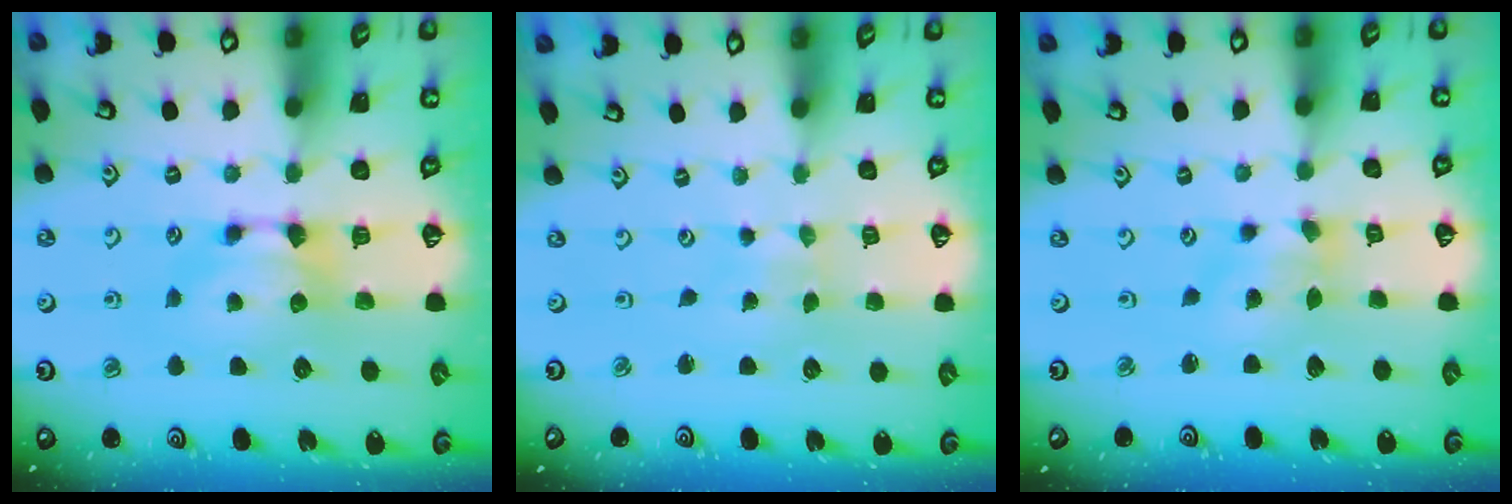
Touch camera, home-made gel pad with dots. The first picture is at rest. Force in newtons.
{"total": 4.7, "press": 4.7, "slide": 0.2}
{"total": 1.2, "press": 0.3, "slide": 1.2}